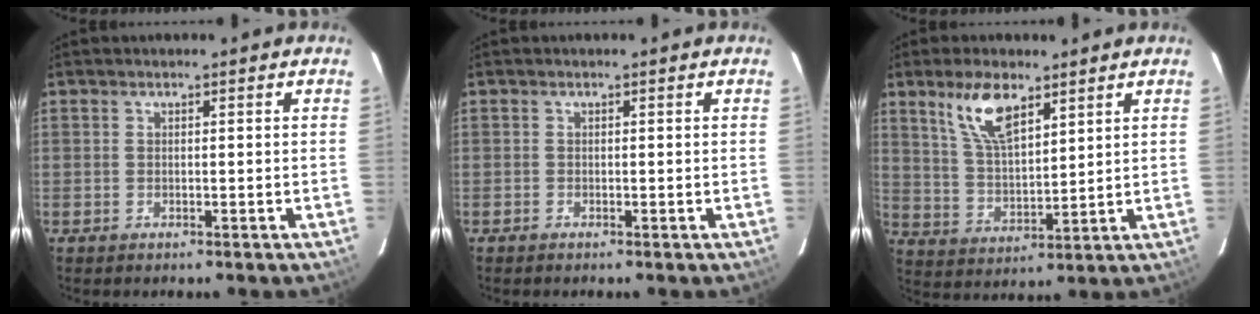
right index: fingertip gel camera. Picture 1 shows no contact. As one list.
[{"total": 0.0}, {"total": 9.9, "force": [6.1, 4.0, 6.8], "torque": [-0.128, 0.009, 0.126]}]